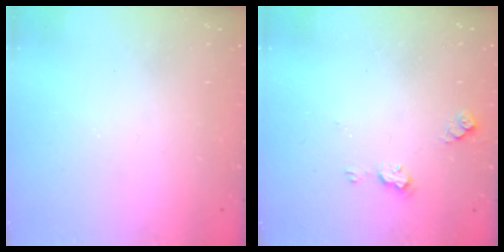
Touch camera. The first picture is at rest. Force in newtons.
{"total": 5.1, "press": 5.0, "slide": 0.6}